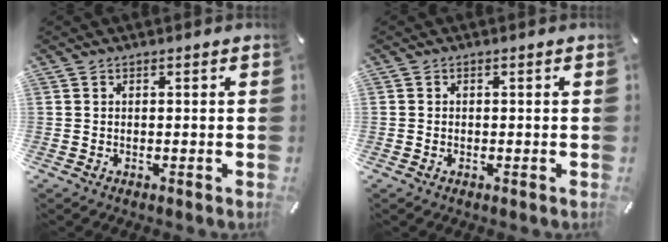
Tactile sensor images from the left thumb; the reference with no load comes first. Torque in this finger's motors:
{"motor_torque": [-0.07, -0.22, -0.04, -0.21, -0.01]}